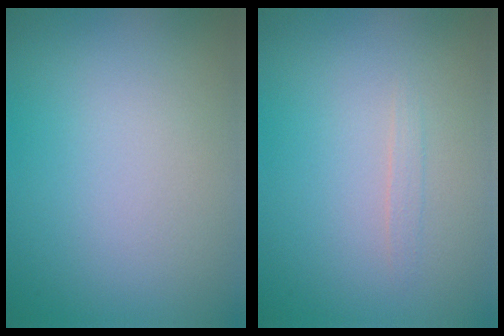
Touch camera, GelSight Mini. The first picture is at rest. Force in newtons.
{"total": 0.6, "press": 0.6, "slide": 0.0}